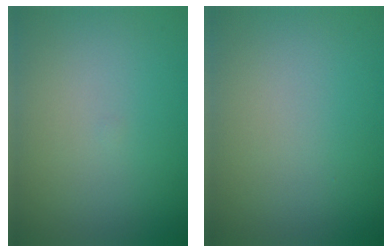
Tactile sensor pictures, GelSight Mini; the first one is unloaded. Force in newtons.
{"total": 0.0}